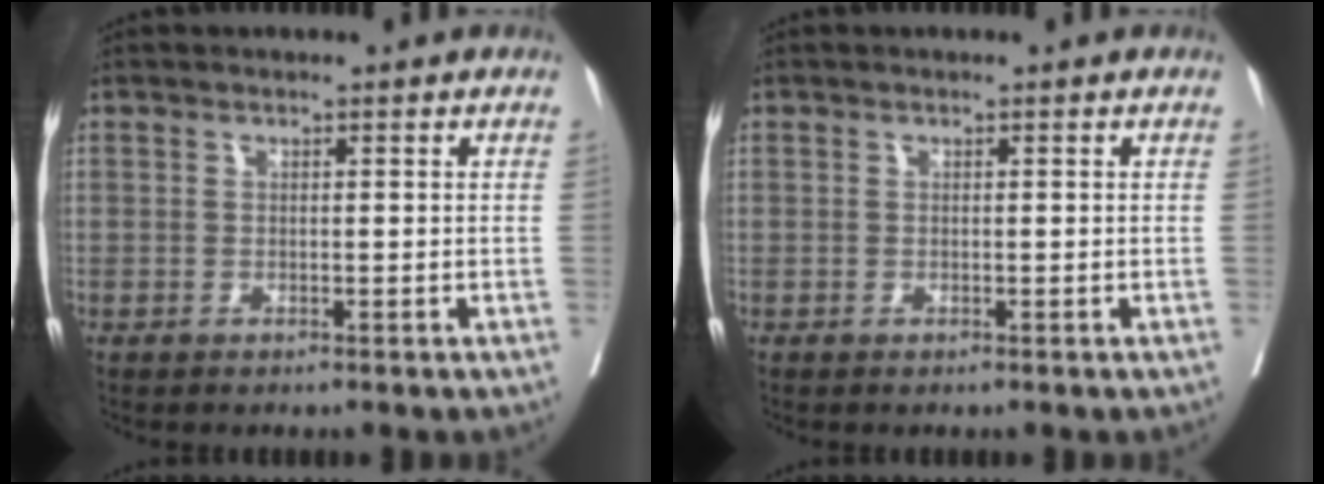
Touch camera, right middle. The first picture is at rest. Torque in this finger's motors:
{"motor_torque": [0.06, -0.03, 0.03, 0.01]}